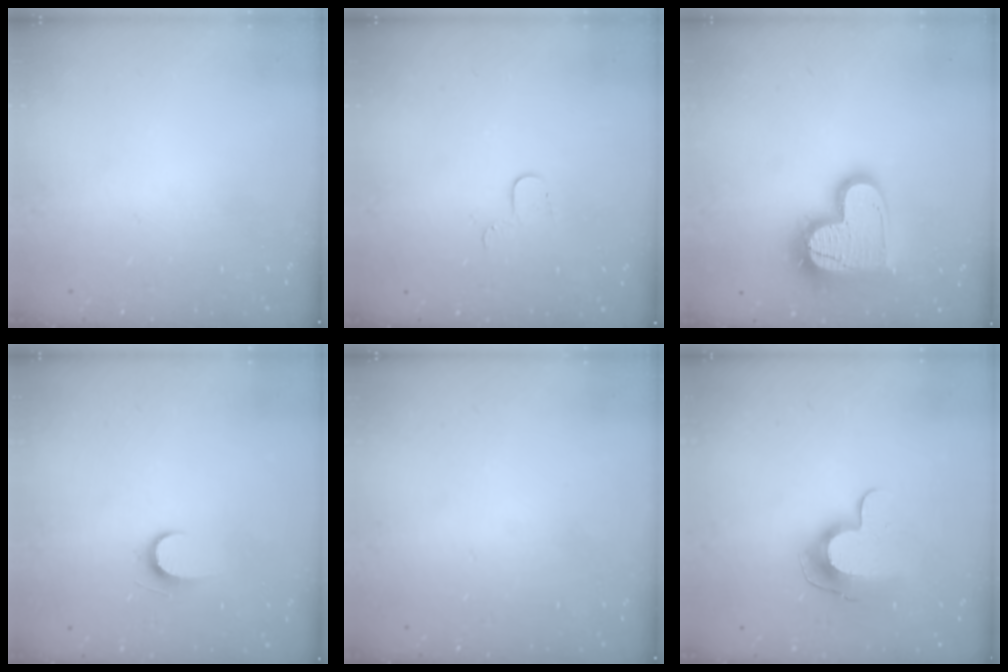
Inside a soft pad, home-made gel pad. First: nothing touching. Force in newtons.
{"total": 4.2, "press": 4.2, "slide": 0.4}
{"total": 17.7, "press": 17.7, "slide": 1.3}
{"total": 6.0, "press": 6.0, "slide": 0.7}
{"total": 0.0}
{"total": 10.2, "press": 10.2, "slide": 0.1}